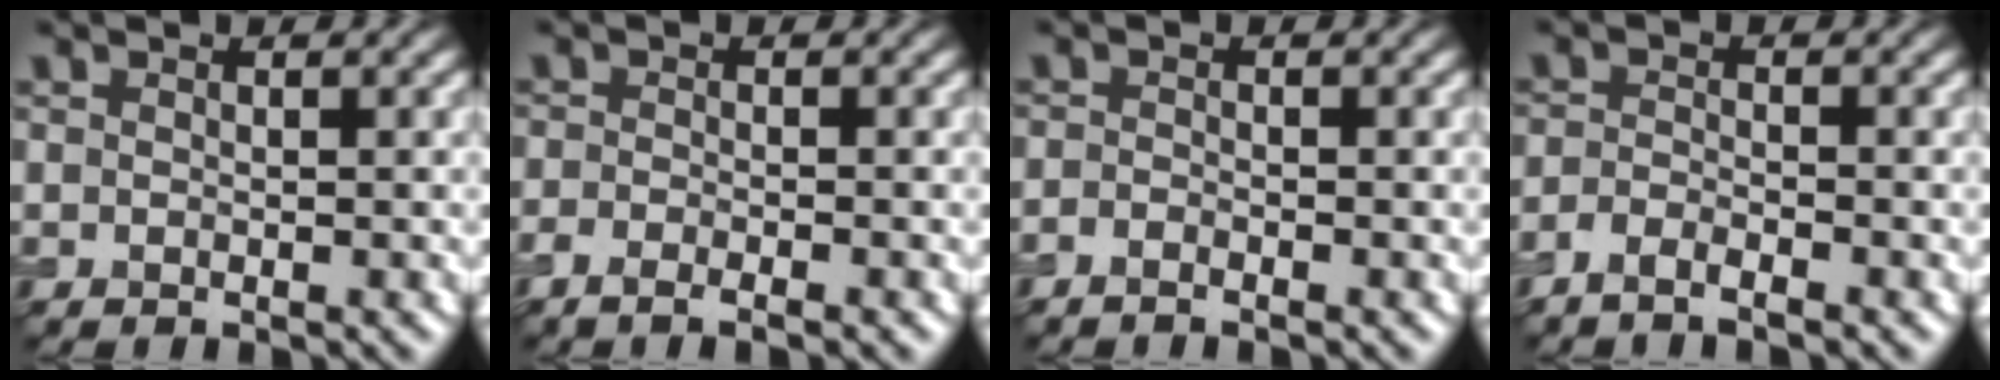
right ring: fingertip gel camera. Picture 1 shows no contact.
{"total": 2.2, "force": [-1.7, 0.3, 1.3], "torque": [-0.027, -0.004, -0.032]}
{"total": 0.9, "force": [-0.9, -0.1, 0.1], "torque": [-0.006, -0.002, -0.023]}
{"total": 1.5, "force": [-1.4, 0.1, 0.6], "torque": [-0.012, -0.003, -0.033]}